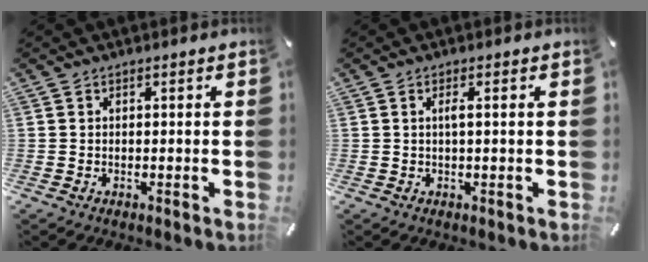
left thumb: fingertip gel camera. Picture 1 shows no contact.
{"total": 1.9, "force": [0.2, 0.2, 1.9], "torque": [-0.038, -0.002, 0.002]}